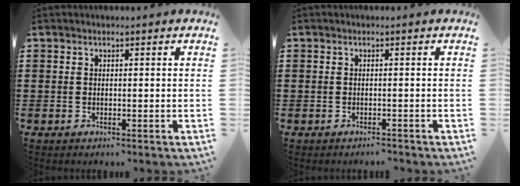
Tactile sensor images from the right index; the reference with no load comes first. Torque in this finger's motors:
{"motor_torque": [-0.87, 0.74, -0.93, -0.21]}